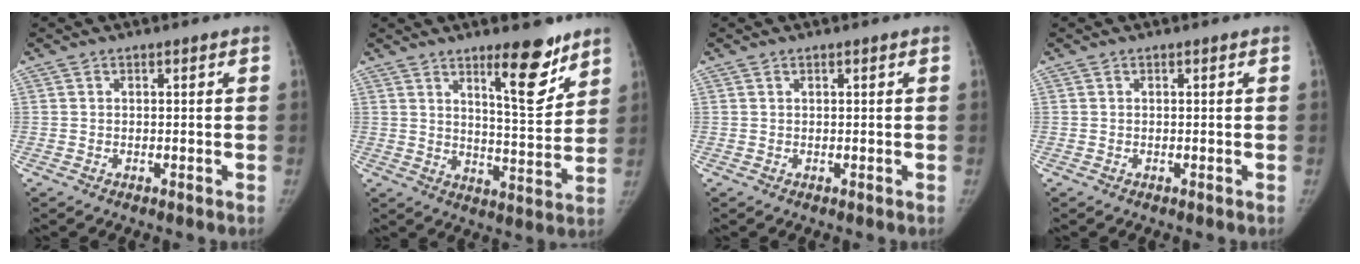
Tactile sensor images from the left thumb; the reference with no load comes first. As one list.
[{"total": 11.5, "force": [7.6, 3.1, 8.0], "torque": [-0.093, -0.060, 0.120]}, {"total": 0.0}, {"total": 0.0}]